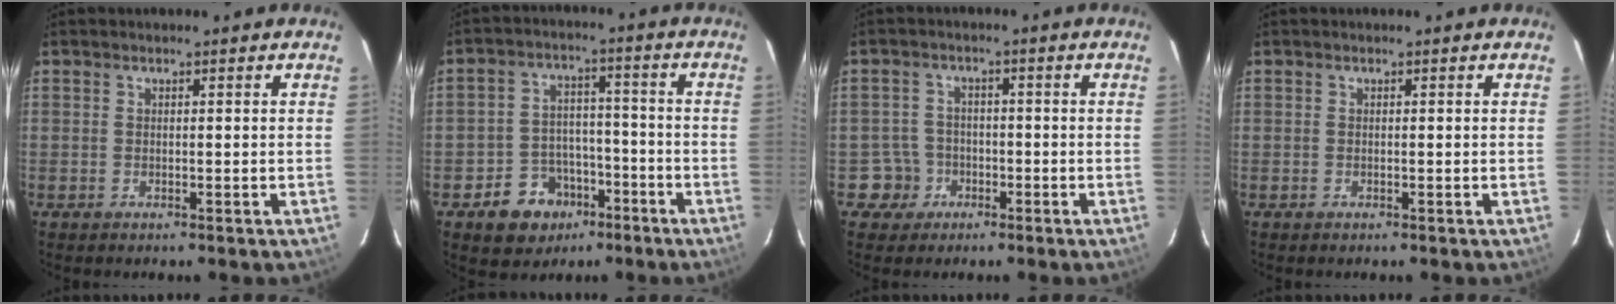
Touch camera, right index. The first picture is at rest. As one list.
[{"total": 9.8, "force": [-5.5, 7.7, 2.6], "torque": [-0.064, 0.032, -0.068]}, {"total": 4.7, "force": [-1.9, 4.2, -0.3], "torque": [0.004, 0.022, -0.034]}, {"total": 0.0}]